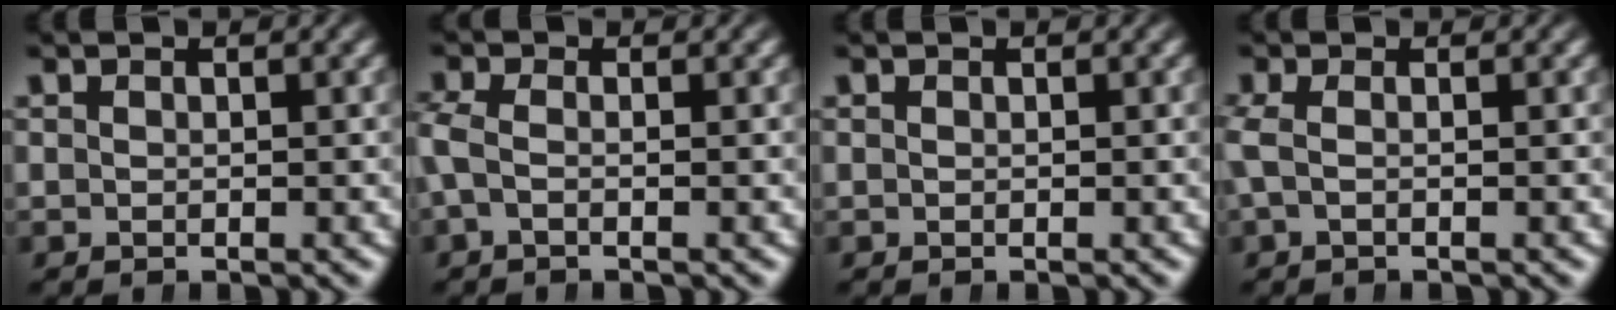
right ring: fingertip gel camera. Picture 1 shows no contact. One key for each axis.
{"total": 2.0, "fx": -0.2, "fy": 1.1, "fz": 1.7, "tx": -0.044, "ty": -0.002, "tz": -0.004}
{"total": 0.0}
{"total": 1.3, "fx": -0.1, "fy": 0.2, "fz": 1.3, "tx": -0.034, "ty": -0.003, "tz": 0.002}